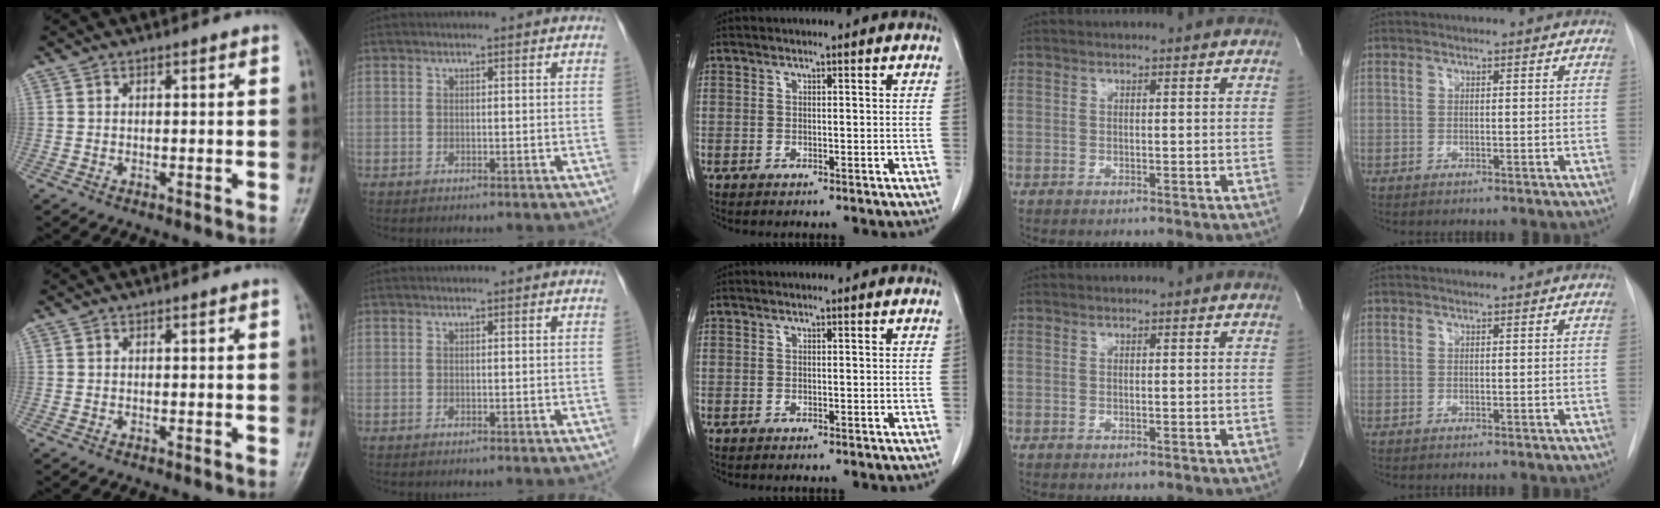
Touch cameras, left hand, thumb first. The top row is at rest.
{}